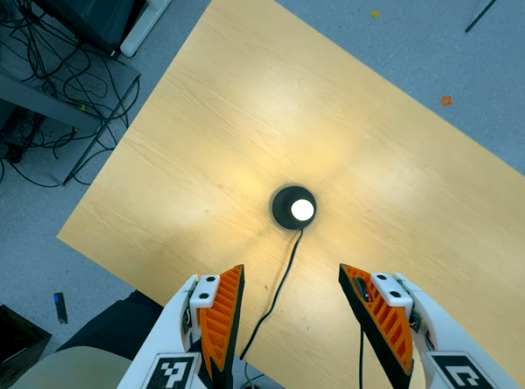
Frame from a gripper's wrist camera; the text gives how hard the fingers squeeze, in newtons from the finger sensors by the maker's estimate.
{"total": 0.0}